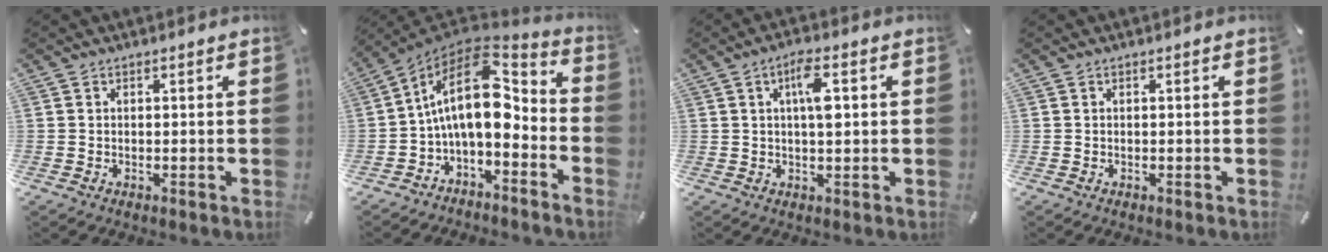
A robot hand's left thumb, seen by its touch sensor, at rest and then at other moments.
{"total": 15.4, "force": [1.4, 8.5, 12.8], "torque": [-0.256, -0.018, 0.021]}
{"total": 6.3, "force": [1.5, 2.0, 5.8], "torque": [-0.101, 0.002, 0.019]}
{"total": 0.0}